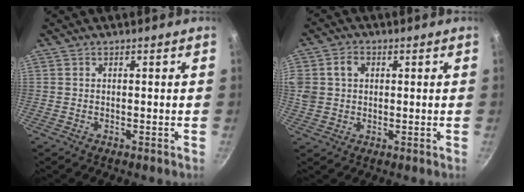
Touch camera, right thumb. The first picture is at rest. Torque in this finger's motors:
{"motor_torque": [0.78, 1.02, 0.95, 0.31, 0.06]}